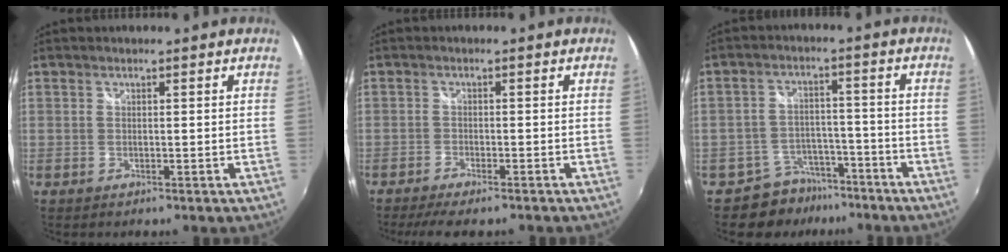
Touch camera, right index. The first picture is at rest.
{"total": 6.7, "force": [-5.5, 1.2, 3.5], "torque": [-0.085, -0.019, -0.090]}
{"total": 7.9, "force": [-6.3, 4.7, 0.6], "torque": [-0.021, 0.024, -0.092]}